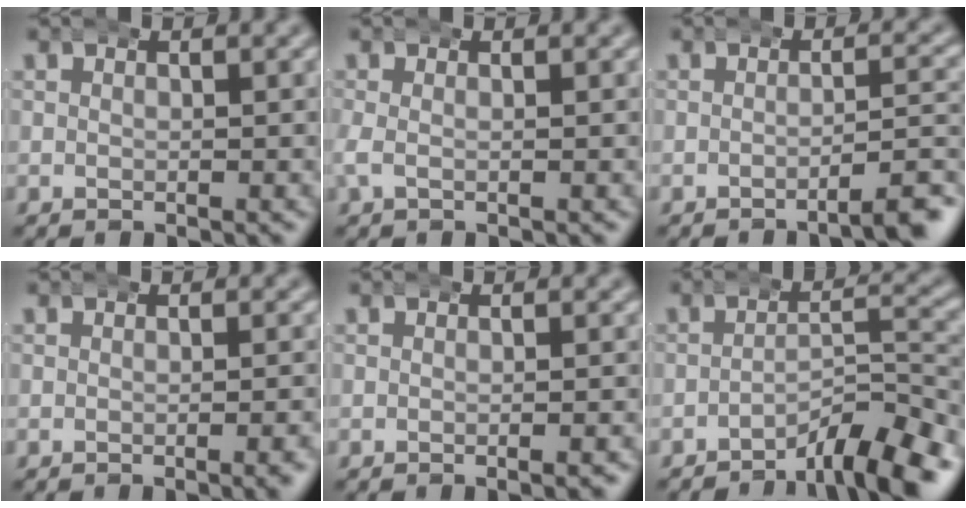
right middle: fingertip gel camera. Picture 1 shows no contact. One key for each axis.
{"total": 1.4, "fx": -0.2, "fy": 0.7, "fz": 1.2, "tx": -0.041, "ty": -0.009, "tz": 0.000}
{"total": 3.3, "fx": -2.4, "fy": 0.2, "fz": 2.3, "tx": -0.029, "ty": 0.001, "tz": -0.044}
{"total": 1.0, "fx": -0.6, "fy": -0.3, "fz": 0.8, "tx": -0.011, "ty": 0.006, "tz": -0.014}
{"total": 0.8, "fx": -0.7, "fy": -0.1, "fz": 0.4, "tx": -0.005, "ty": 0.006, "tz": -0.014}
{"total": 6.0, "fx": -4.4, "fy": 1.1, "fz": 3.9, "tx": -0.046, "ty": 0.003, "tz": -0.070}